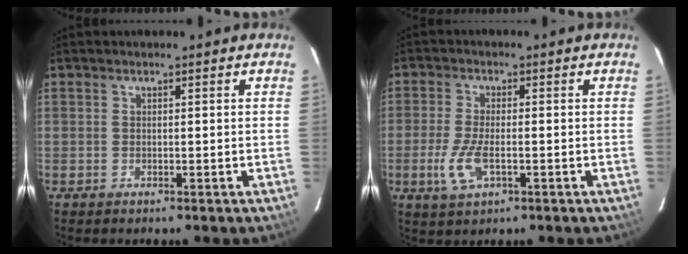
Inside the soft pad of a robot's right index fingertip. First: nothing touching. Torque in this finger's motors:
{"motor_torque": [-0.33, 0.07, -0.01, 0.03]}